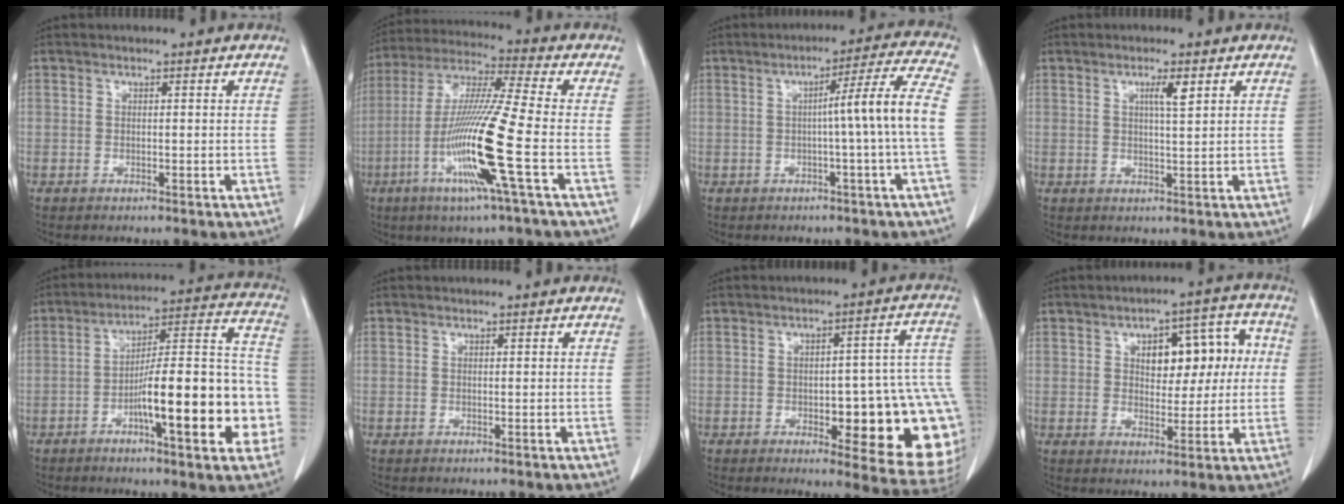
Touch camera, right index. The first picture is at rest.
{"total": 15.4, "force": [-4.7, -1.5, 14.6], "torque": [-0.293, -0.020, -0.096]}
{"total": 8.7, "force": [-0.7, -2.1, 8.4], "torque": [-0.117, 0.013, -0.007]}
{"total": 2.7, "force": [1.3, 0.0, 2.4], "torque": [-0.044, -0.002, 0.021]}
{"total": 19.7, "force": [-5.8, 3.6, 18.5], "torque": [-0.219, 0.033, -0.076]}
{"total": 0.0}
{"total": 19.8, "force": [-3.9, 4.9, 18.8], "torque": [-0.145, 0.028, -0.027]}
{"total": 9.9, "force": [1.9, 5.1, 8.3], "torque": [-0.102, 0.037, 0.034]}